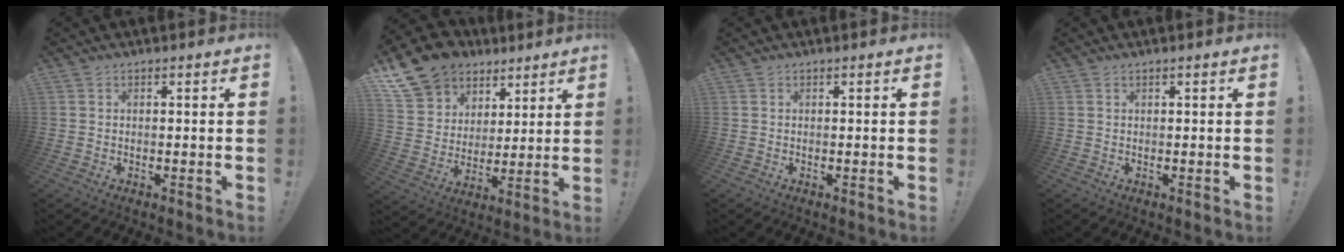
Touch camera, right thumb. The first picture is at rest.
{"total": 15.1, "force": [9.6, 10.8, 4.5], "torque": [-0.075, -0.064, 0.193]}
{"total": 0.0}
{"total": 0.0}